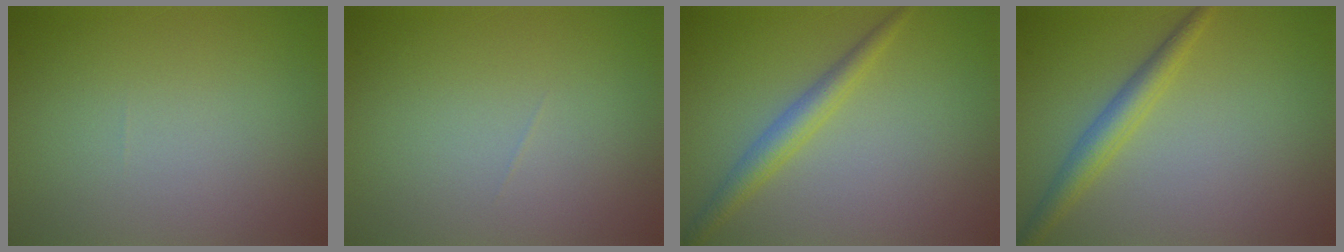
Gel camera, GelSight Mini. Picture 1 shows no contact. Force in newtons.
{"total": 0.0}
{"total": 2.4, "press": 2.4, "slide": 0.1}
{"total": 2.7, "press": 2.7, "slide": 0.0}